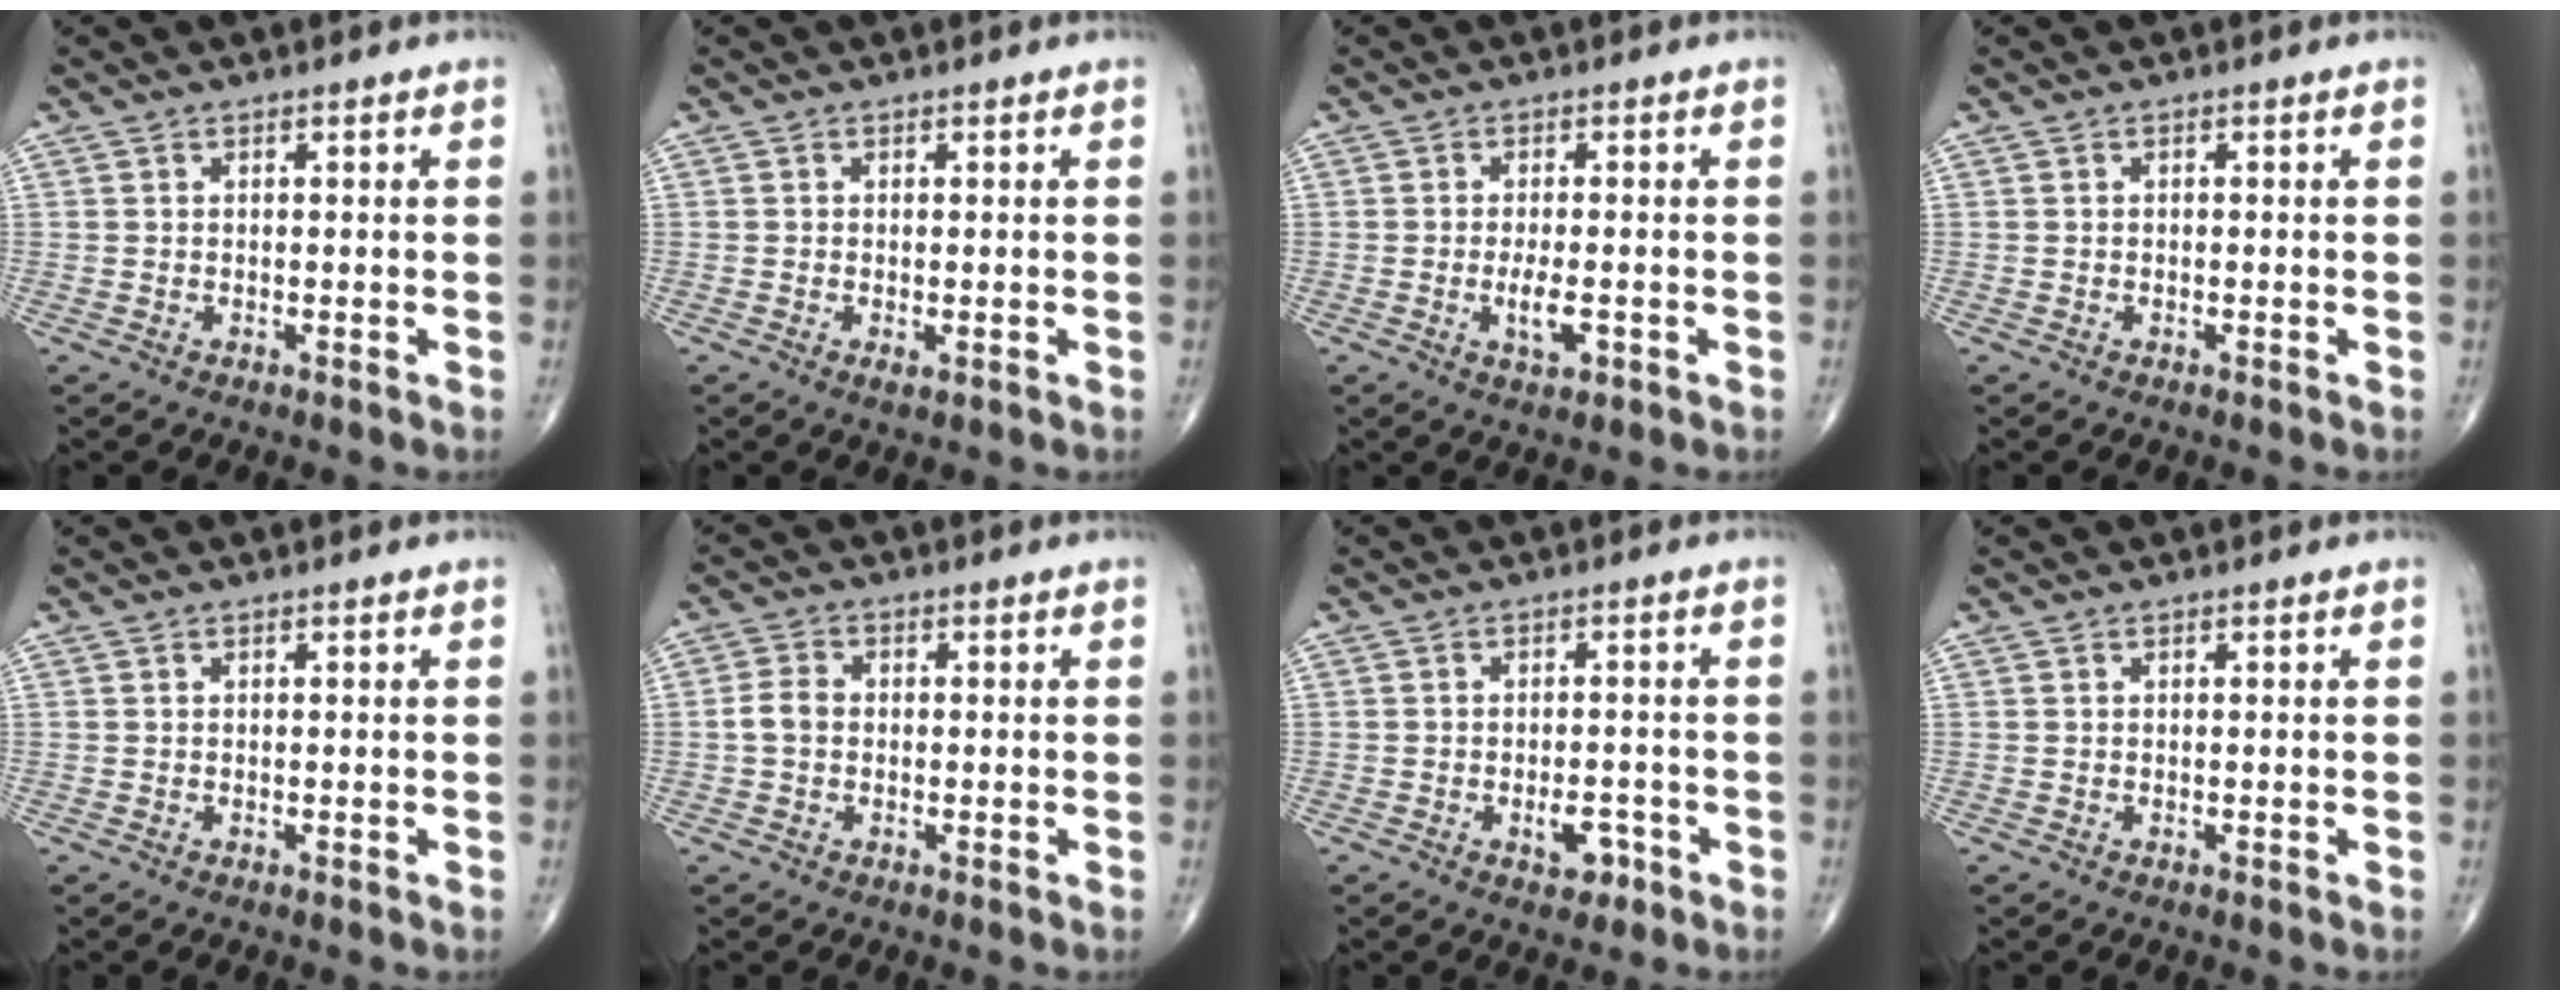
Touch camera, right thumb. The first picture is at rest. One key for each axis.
{"total": 1.2, "fx": -0.3, "fy": 0.5, "fz": 1.0, "tx": -0.021, "ty": -0.004, "tz": -0.007}
{"total": 4.0, "fx": -1.1, "fy": 1.5, "fz": 3.5, "tx": -0.062, "ty": -0.003, "tz": -0.019}
{"total": 0.0}
{"total": 0.0}
{"total": 3.4, "fx": -0.4, "fy": 2.6, "fz": 2.2, "tx": -0.041, "ty": 0.010, "tz": -0.014}
{"total": 3.9, "fx": -1.8, "fy": 2.2, "fz": 2.6, "tx": -0.025, "ty": 0.011, "tz": -0.024}
{"total": 0.0}